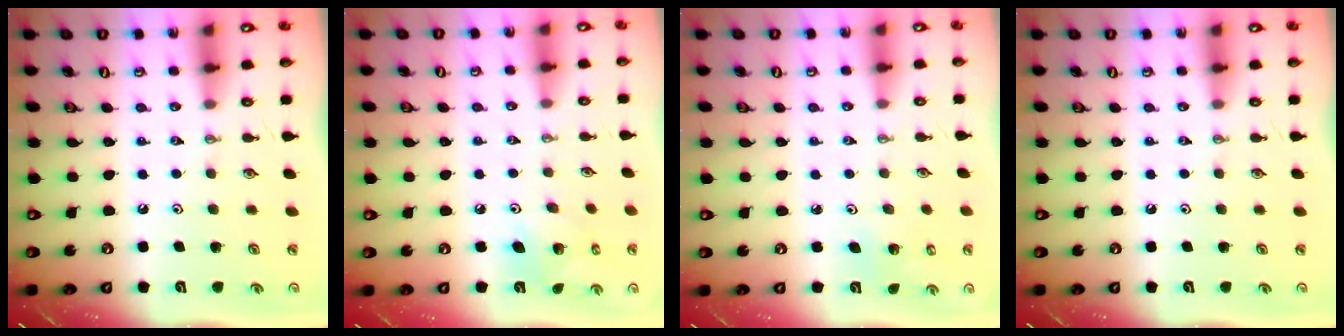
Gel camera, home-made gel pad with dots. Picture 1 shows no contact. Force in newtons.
{"total": 6.6, "press": 6.6, "slide": 0.3}
{"total": 2.5, "press": 2.5, "slide": 0.2}
{"total": 0.0}